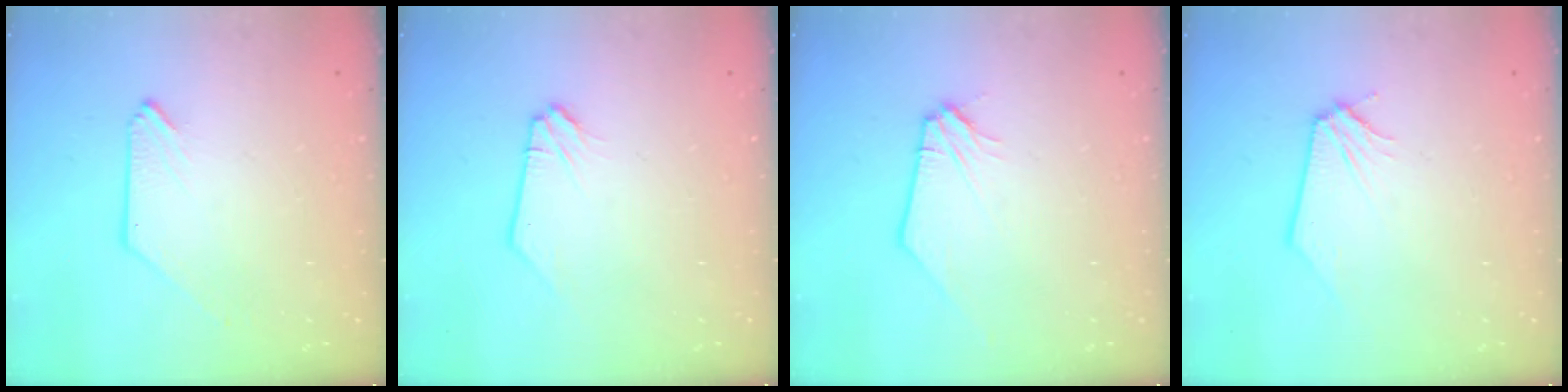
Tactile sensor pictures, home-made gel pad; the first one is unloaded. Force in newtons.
{"total": 0.0}
{"total": 1.2, "press": 1.2, "slide": 0.1}
{"total": 0.0}